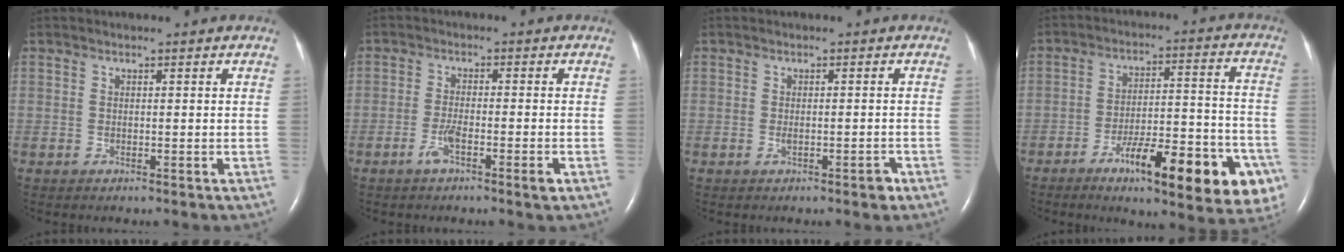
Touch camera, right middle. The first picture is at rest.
{"total": 4.2, "force": [-2.2, 0.2, 3.5], "torque": [-0.071, -0.005, -0.043]}
{"total": 2.2, "force": [-1.1, 0.5, 1.8], "torque": [-0.027, 0.000, -0.014]}
{"total": 19.0, "force": [-9.5, 4.1, 16.0], "torque": [-0.160, 0.014, -0.127]}